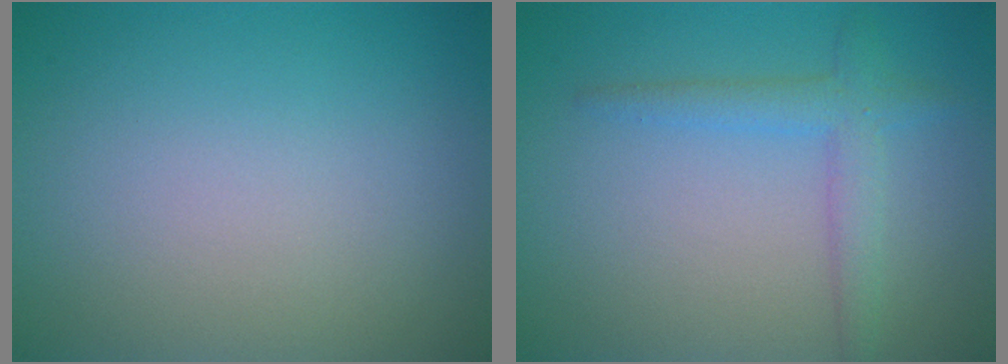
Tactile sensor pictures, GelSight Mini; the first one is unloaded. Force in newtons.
{"total": 2.7, "press": 2.7, "slide": 0.0}